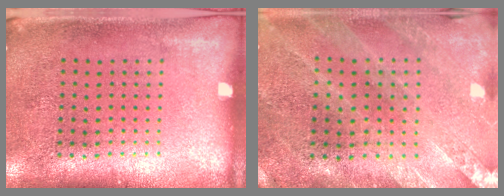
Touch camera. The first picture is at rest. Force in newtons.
{"total": 0.6, "press": 0.6, "slide": 0.2}